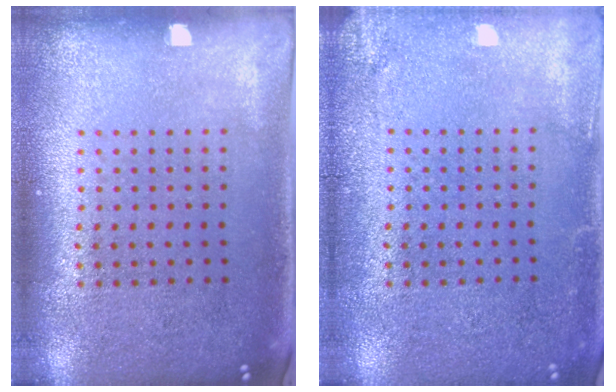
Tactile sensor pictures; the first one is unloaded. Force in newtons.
{"total": 2.0, "press": 1.9, "slide": 0.1}